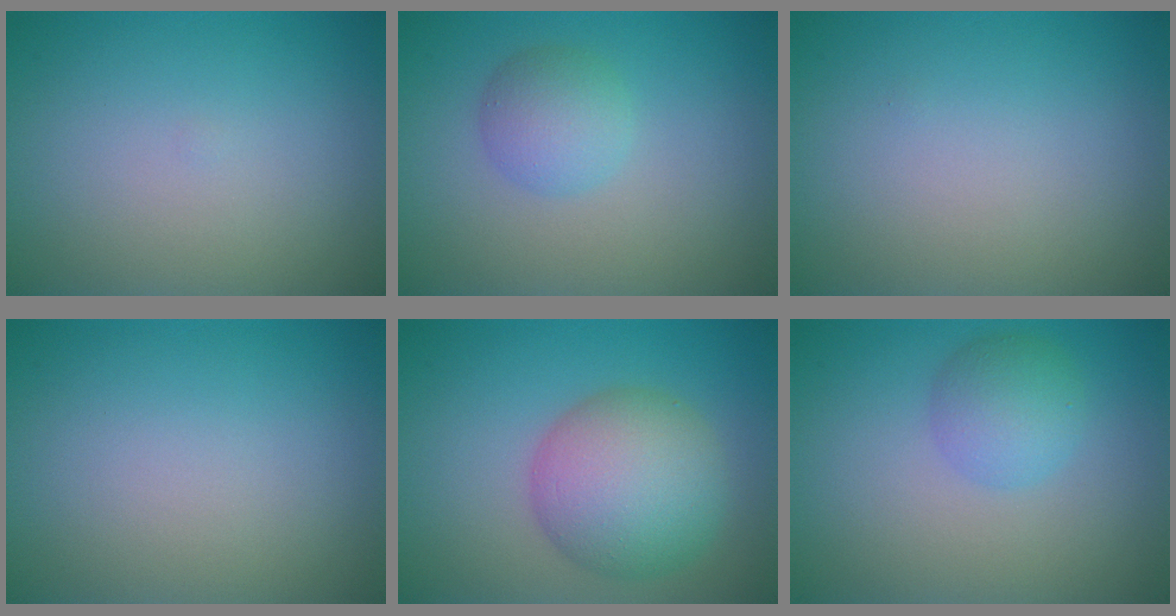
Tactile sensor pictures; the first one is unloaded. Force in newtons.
{"total": 2.8, "press": 2.8, "slide": 0.1}
{"total": 0.0}
{"total": 0.0}
{"total": 7.3, "press": 7.3, "slide": 0.2}
{"total": 3.0, "press": 2.9, "slide": 0.2}